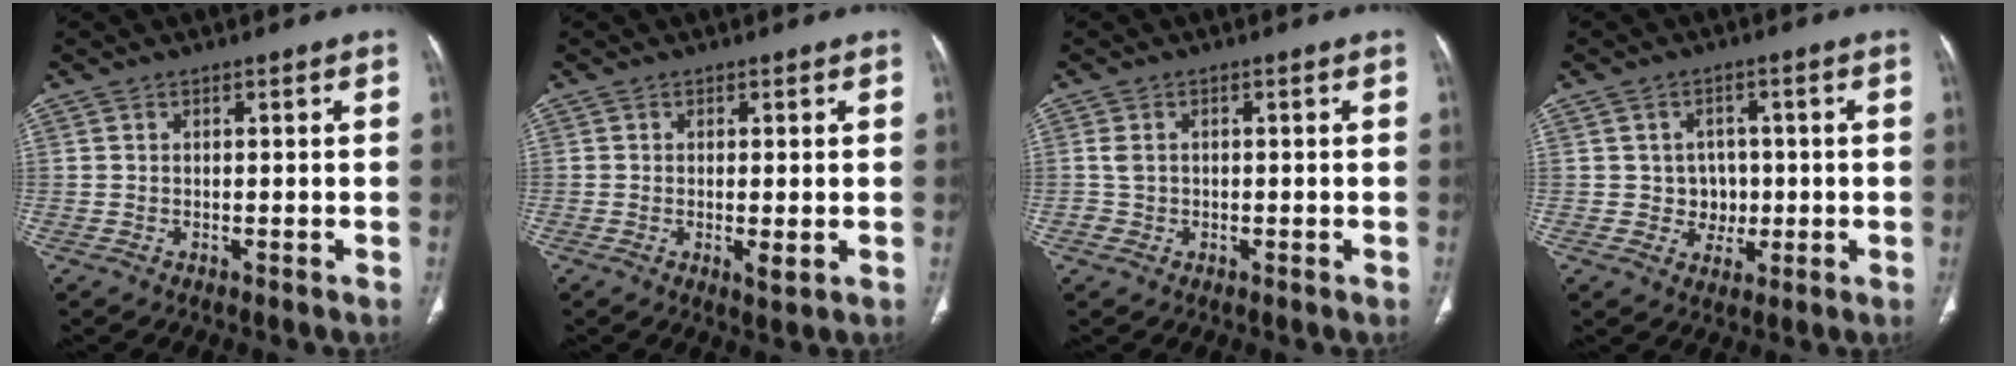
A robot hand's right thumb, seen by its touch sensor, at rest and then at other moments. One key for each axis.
{"total": 2.6, "fx": -0.5, "fy": 0.7, "fz": 2.5, "tx": -0.043, "ty": -0.008, "tz": -0.009}
{"total": 1.8, "fx": 0.0, "fy": 1.7, "fz": 0.8, "tx": -0.005, "ty": 0.004, "tz": 0.003}
{"total": 5.1, "fx": -0.1, "fy": 4.9, "fz": 1.5, "tx": 0.012, "ty": 0.009, "tz": -0.001}